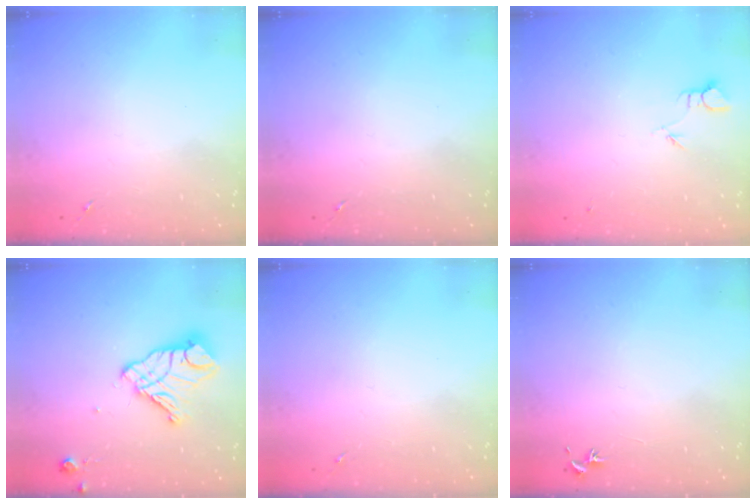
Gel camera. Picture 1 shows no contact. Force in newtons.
{"total": 0.0}
{"total": 2.3, "press": 2.3, "slide": 0.1}
{"total": 14.6, "press": 14.5, "slide": 1.4}
{"total": 0.0}
{"total": 0.8, "press": 0.7, "slide": 0.3}